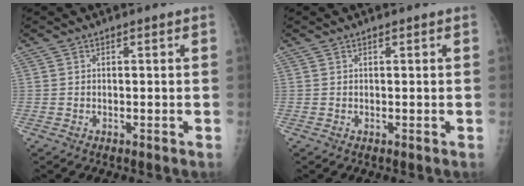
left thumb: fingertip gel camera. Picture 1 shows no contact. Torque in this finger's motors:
{"motor_torque": [-0.23, -0.05, 0.13, 0.04, -0.01]}